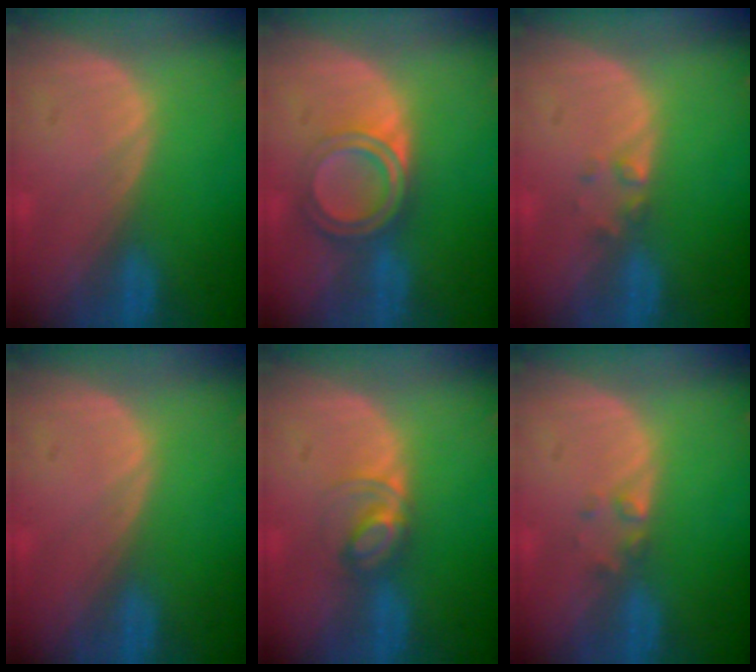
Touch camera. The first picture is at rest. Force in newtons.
{"total": 6.0, "press": 5.2, "slide": 3.0}
{"total": 1.4, "press": 1.3, "slide": 0.2}
{"total": 0.0}
{"total": 3.9, "press": 3.9, "slide": 0.4}
{"total": 1.4, "press": 1.3, "slide": 0.2}